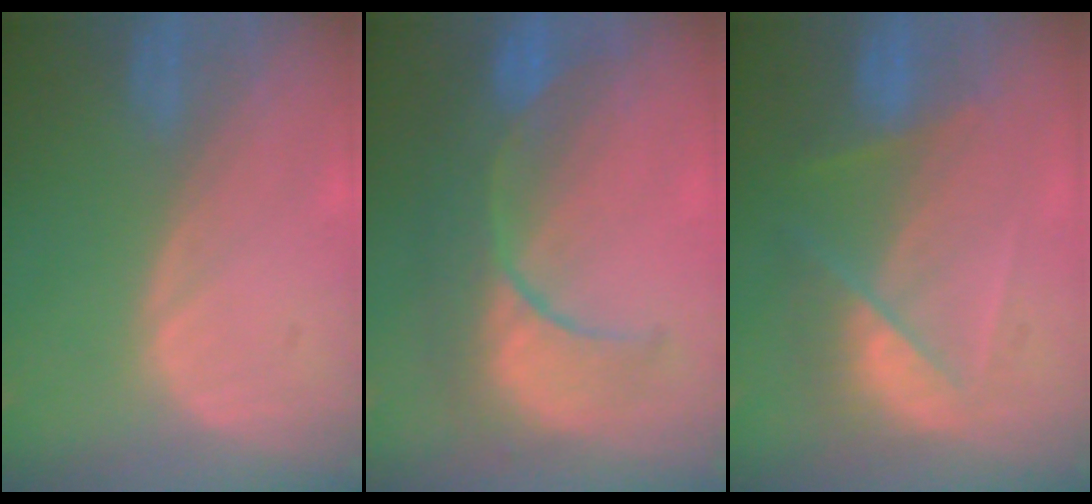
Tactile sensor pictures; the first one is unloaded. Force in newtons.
{"total": 9.9, "press": 9.1, "slide": 3.9}
{"total": 7.4, "press": 6.5, "slide": 3.4}